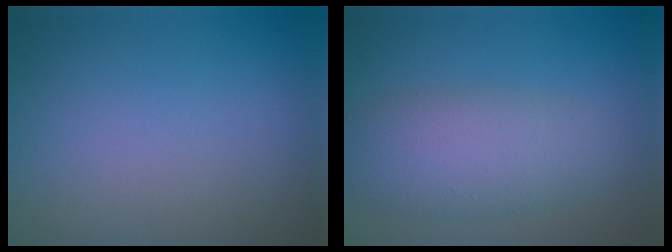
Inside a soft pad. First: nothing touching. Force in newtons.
{"total": 5.1, "press": 5.1, "slide": 0.1}